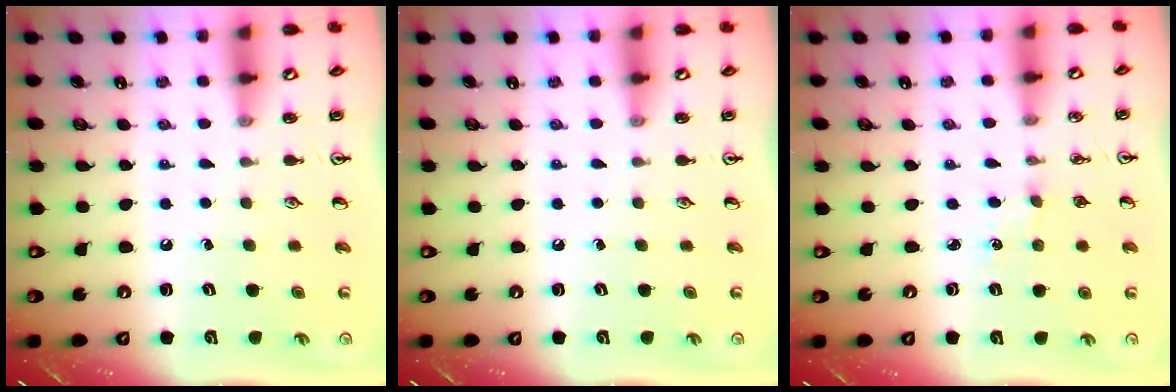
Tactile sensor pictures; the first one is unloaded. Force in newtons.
{"total": 0.0}
{"total": 1.4, "press": 1.4, "slide": 0.3}